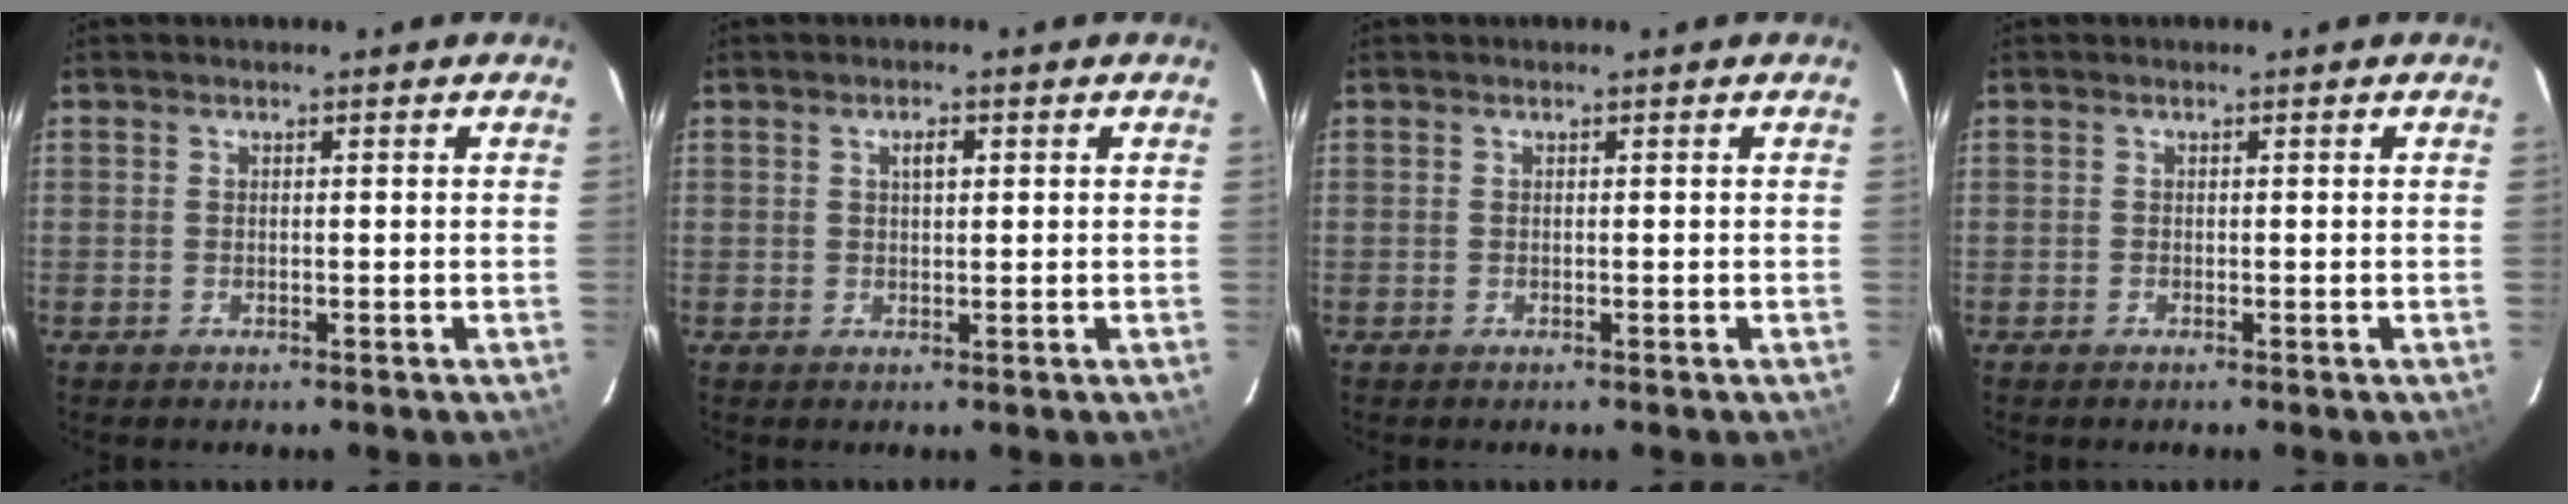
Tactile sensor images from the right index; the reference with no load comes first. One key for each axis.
{"total": 1.9, "fx": 0.7, "fy": 0.9, "fz": 1.6, "tx": -0.026, "ty": 0.006, "tz": 0.011}
{"total": 0.0}
{"total": 0.0}